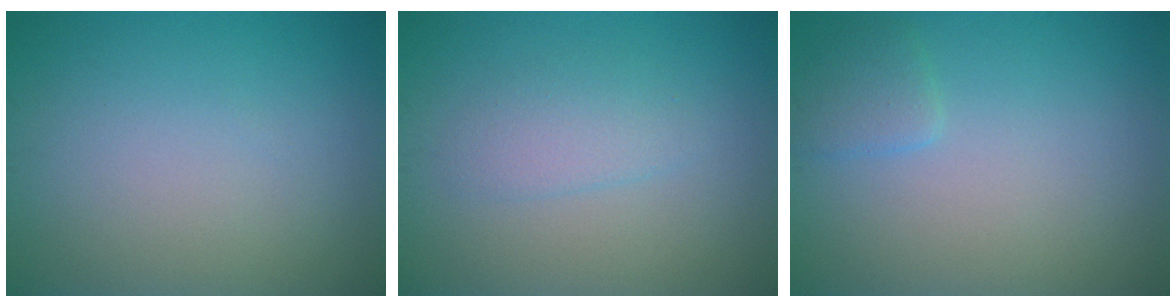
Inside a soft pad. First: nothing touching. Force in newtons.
{"total": 2.0, "press": 1.9, "slide": 0.1}
{"total": 1.5, "press": 1.5, "slide": 0.2}